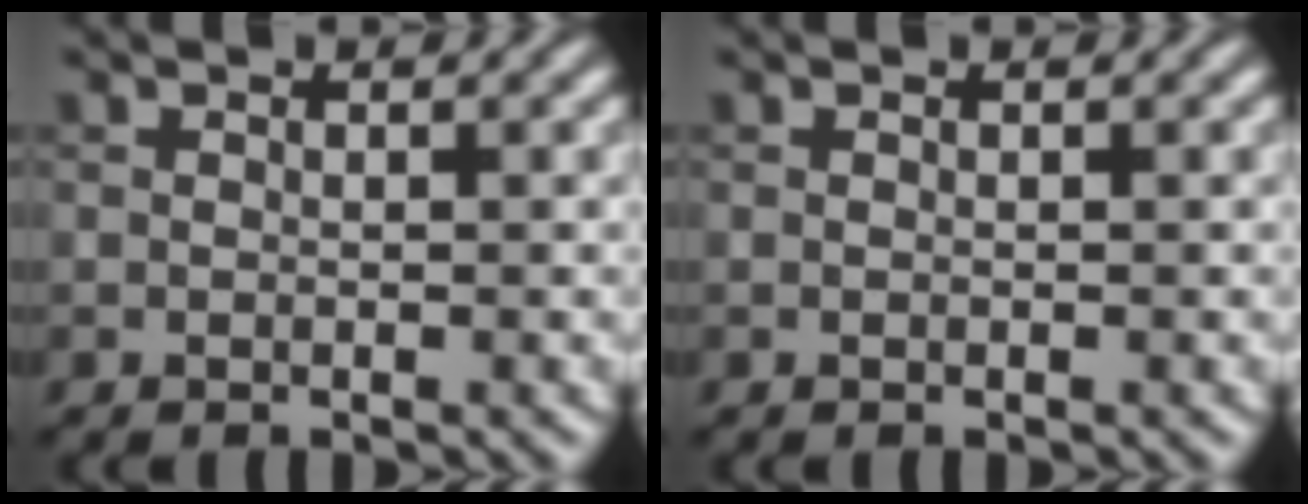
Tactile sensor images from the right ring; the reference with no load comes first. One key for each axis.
{"total": 0.0}